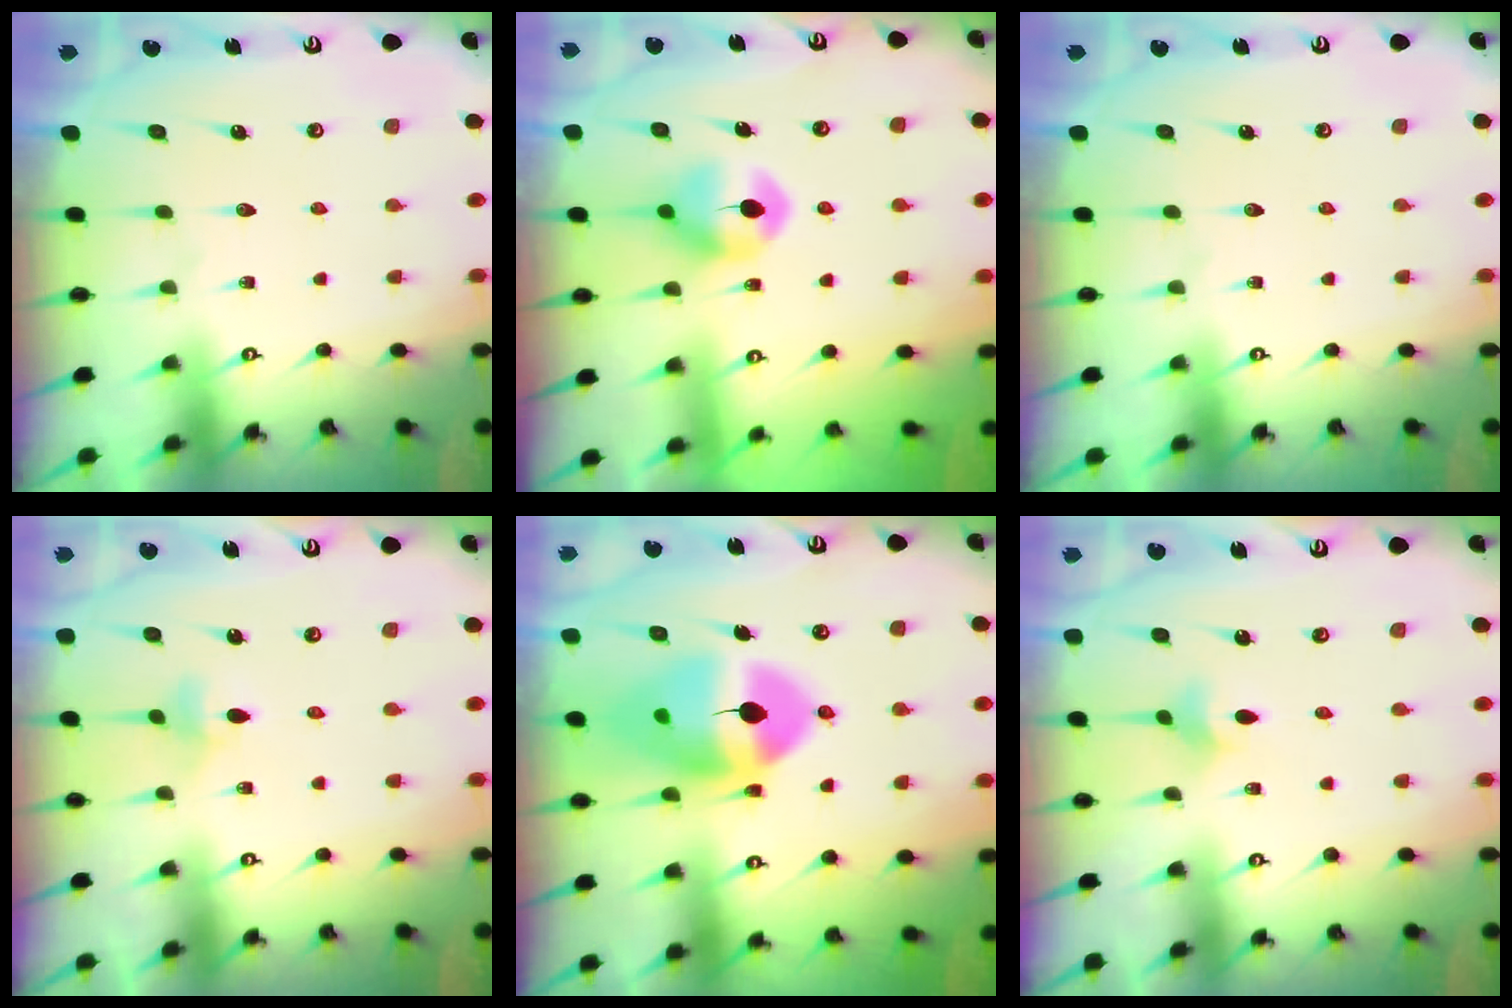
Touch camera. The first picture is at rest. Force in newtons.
{"total": 7.4, "press": 7.4, "slide": 0.5}
{"total": 0.0}
{"total": 3.7, "press": 3.7, "slide": 0.7}
{"total": 14.7, "press": 14.6, "slide": 2.1}
{"total": 2.8, "press": 2.7, "slide": 0.7}